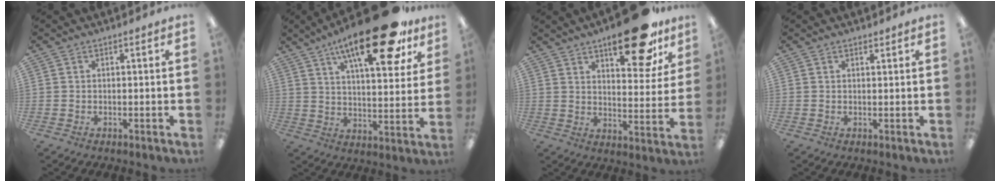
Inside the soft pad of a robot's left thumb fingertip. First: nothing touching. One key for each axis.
{"total": 23.0, "fx": 14.5, "fy": 7.5, "fz": 16.2, "tx": -0.249, "ty": -0.073, "tz": 0.229}
{"total": 18.6, "fx": 12.4, "fy": 7.3, "fz": 11.8, "tx": -0.145, "ty": -0.073, "tz": 0.197}
{"total": 0.9, "fx": 0.8, "fy": 0.3, "fz": 0.3, "tx": 0.000, "ty": -0.003, "tz": 0.013}